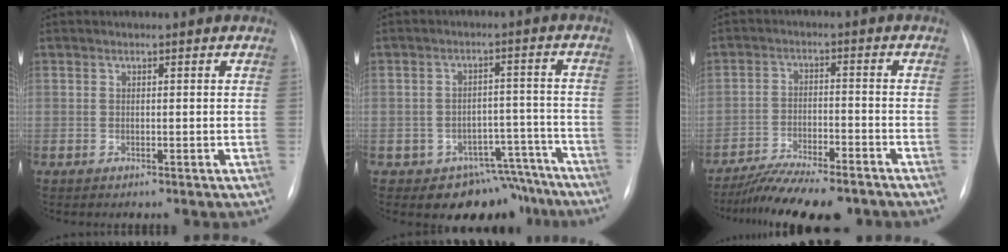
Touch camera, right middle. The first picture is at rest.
{"total": 9.7, "force": [-7.7, 5.9, 0.5], "torque": [0.031, 0.055, -0.094]}
{"total": 12.8, "force": [-10.8, 2.6, 6.3], "torque": [-0.100, -0.004, -0.168]}